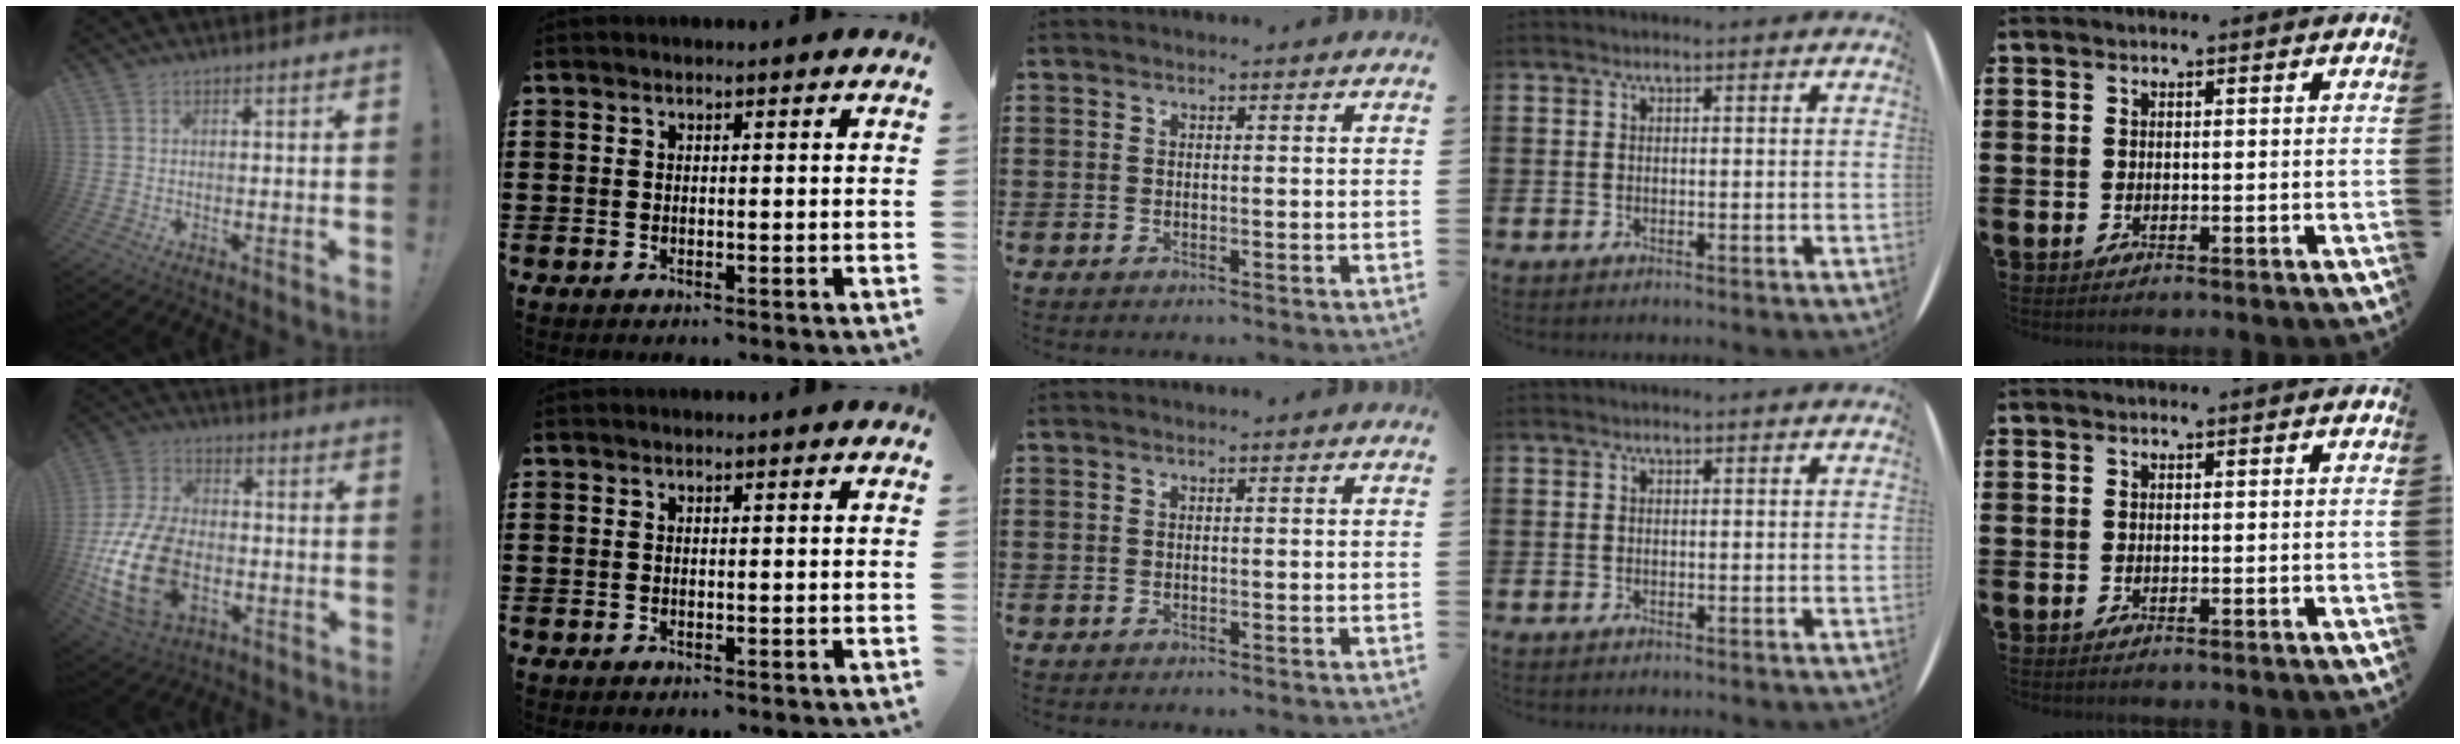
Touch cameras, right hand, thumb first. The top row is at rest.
{"thumb": {"total": 20.4, "force": [-5.6, 13.2, 14.5], "torque": [-0.280, 0.036, -0.082]}}